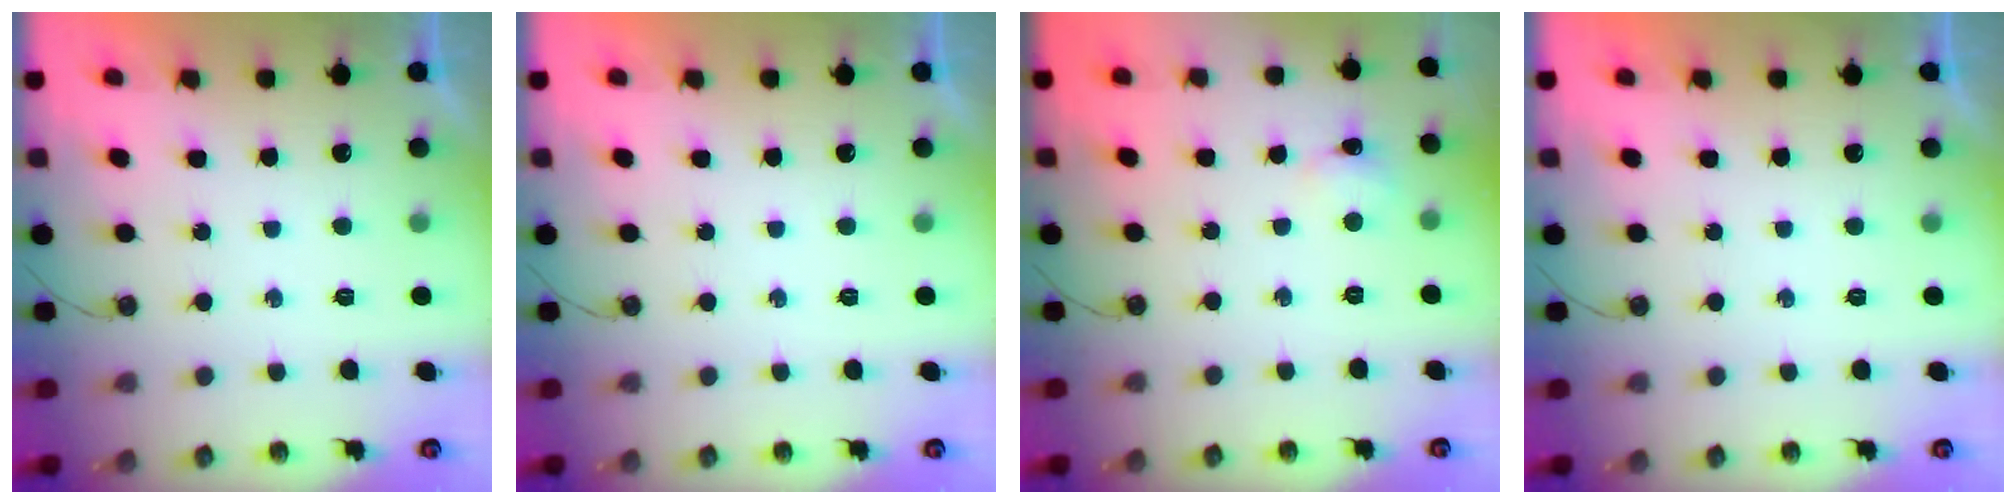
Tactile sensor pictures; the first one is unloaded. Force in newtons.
{"total": 0.0}
{"total": 2.7, "press": 2.6, "slide": 0.5}
{"total": 0.0}